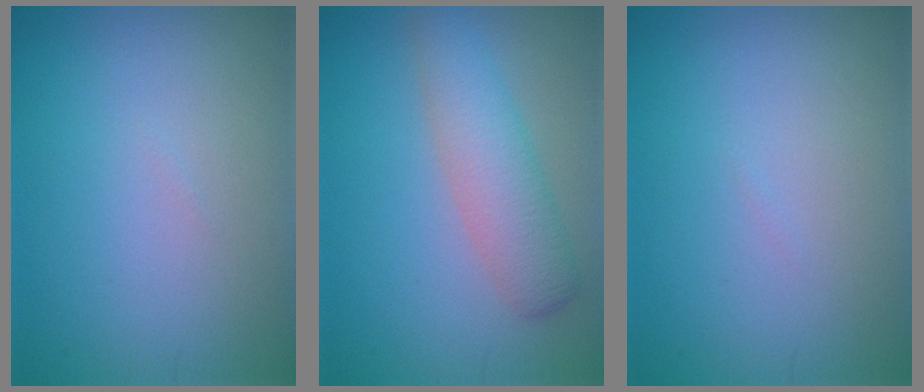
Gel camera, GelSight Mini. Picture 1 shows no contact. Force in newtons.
{"total": 4.1, "press": 4.1, "slide": 0.1}
{"total": 0.0}